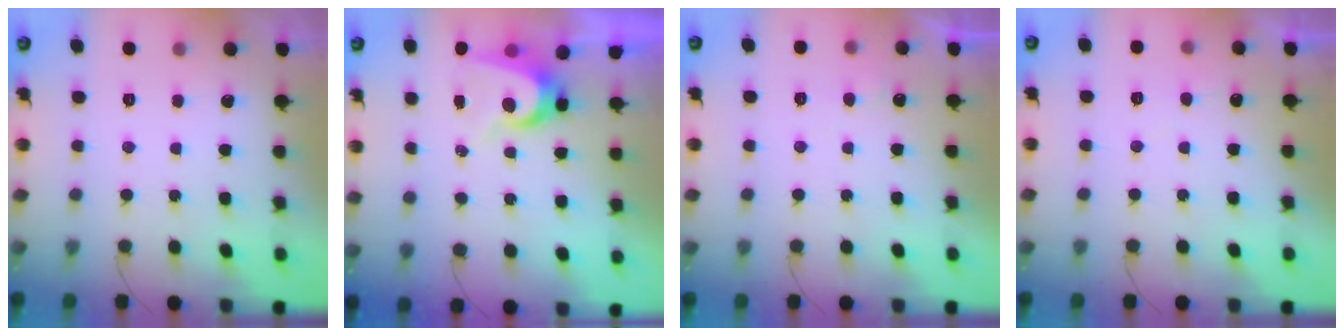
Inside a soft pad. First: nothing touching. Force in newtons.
{"total": 6.5, "press": 6.5, "slide": 0.4}
{"total": 3.9, "press": 3.9, "slide": 0.2}
{"total": 4.1, "press": 4.1, "slide": 0.1}